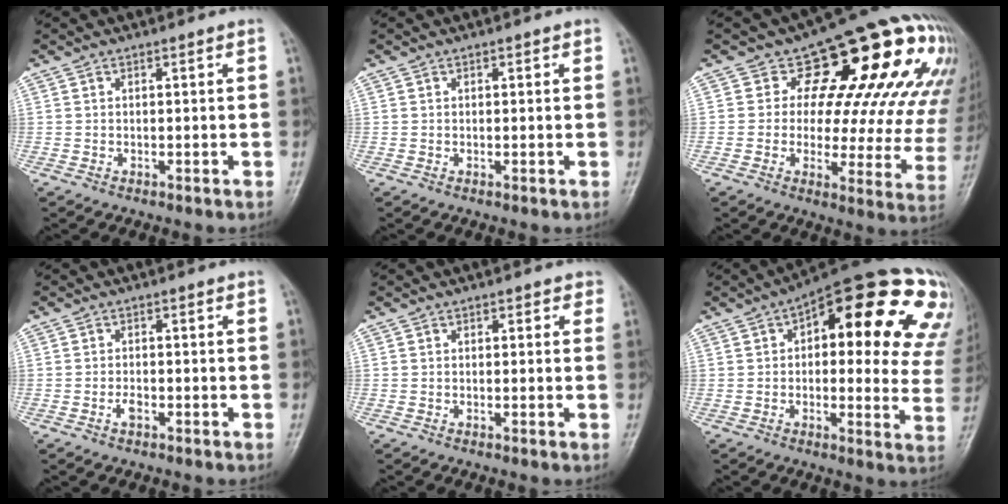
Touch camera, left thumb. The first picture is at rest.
{"total": 0.7, "force": [0.3, 0.5, 0.4], "torque": [0.002, 0.000, 0.001]}
{"total": 21.5, "force": [9.7, 11.7, 15.2], "torque": [-0.146, -0.022, 0.105]}
{"total": 1.7, "force": [-0.8, 0.9, 1.2], "torque": [-0.022, 0.001, -0.019]}
{"total": 1.7, "force": [0.8, 1.2, 0.9], "torque": [0.014, 0.001, 0.002]}
{"total": 25.2, "force": [10.5, 10.5, 20.4], "torque": [-0.207, 0.015, 0.124]}